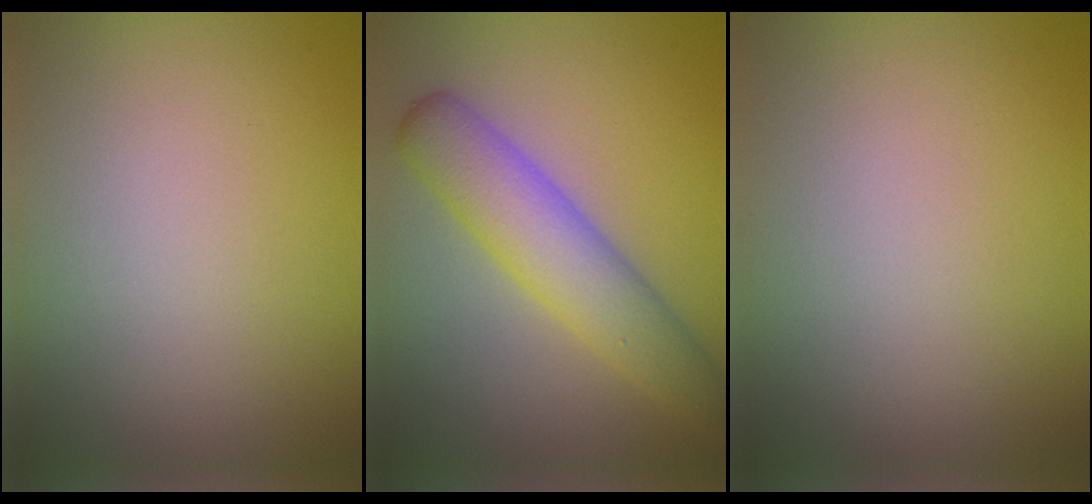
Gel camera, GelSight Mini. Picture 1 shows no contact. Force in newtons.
{"total": 5.6, "press": 5.6, "slide": 0.2}
{"total": 0.0}